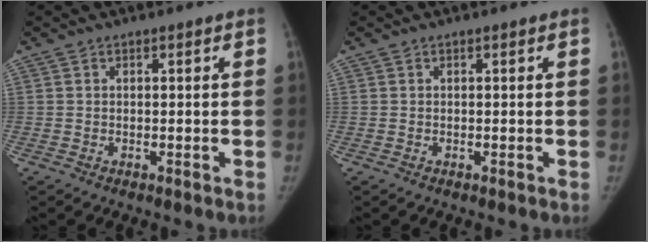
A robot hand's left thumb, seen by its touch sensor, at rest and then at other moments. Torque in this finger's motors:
{"motor_torque": [-0.02, 0.01, 0.13, -0.11, 0.00]}